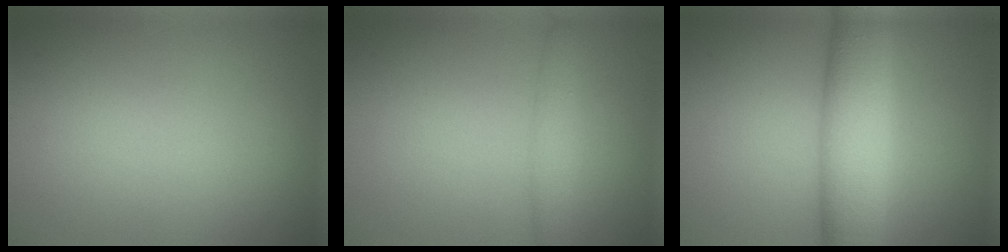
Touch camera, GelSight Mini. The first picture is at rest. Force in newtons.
{"total": 2.0, "press": 2.0, "slide": 0.1}
{"total": 7.8, "press": 7.8, "slide": 0.2}